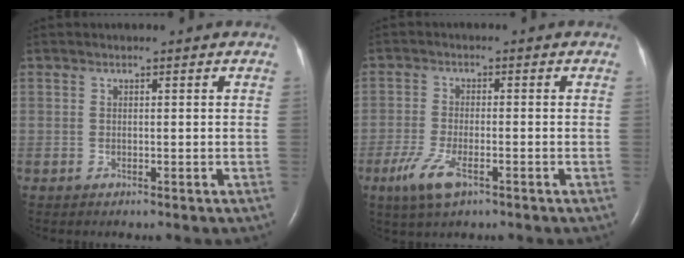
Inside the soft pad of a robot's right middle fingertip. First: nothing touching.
{"total": 5.7, "force": [-3.1, 1.6, 4.5], "torque": [-0.102, -0.012, -0.055]}